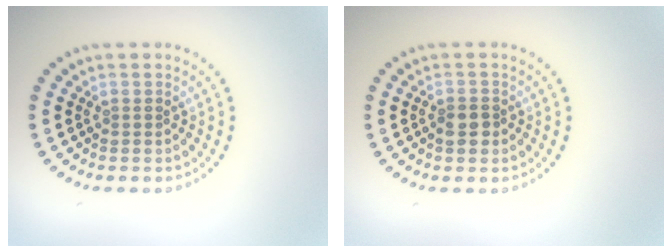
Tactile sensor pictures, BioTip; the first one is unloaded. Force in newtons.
{"total": 1.8, "press": 1.7, "slide": 0.7}